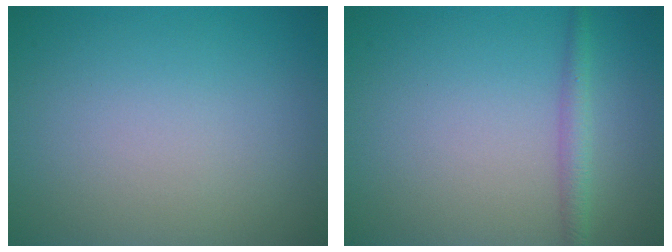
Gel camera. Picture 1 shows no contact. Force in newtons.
{"total": 1.8, "press": 1.8, "slide": 0.1}